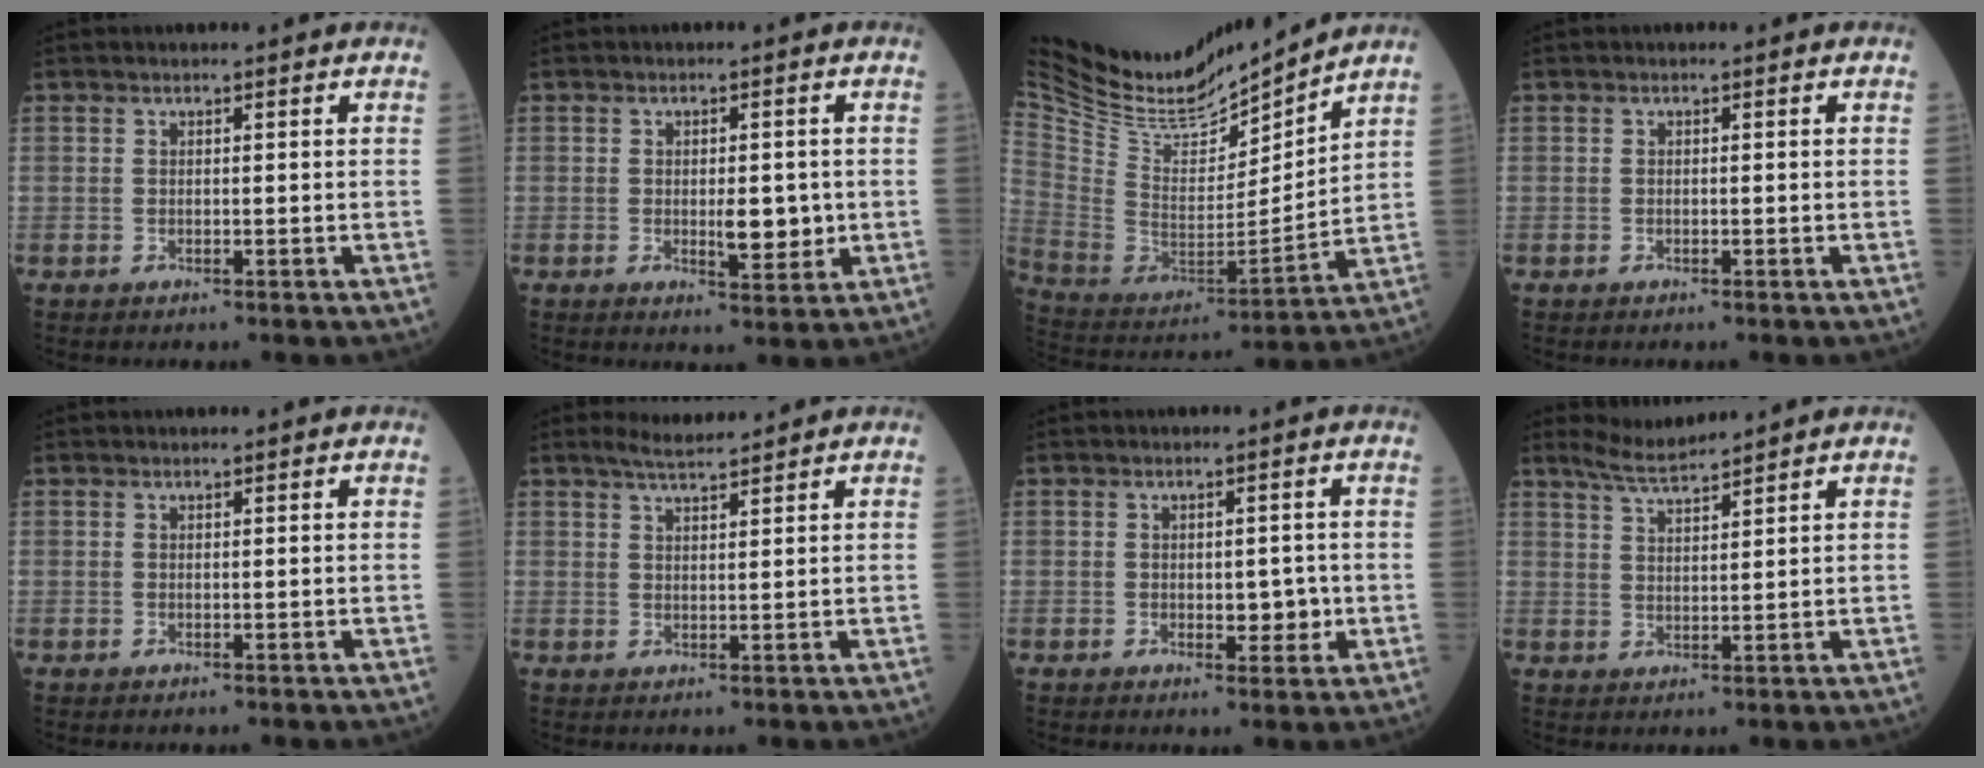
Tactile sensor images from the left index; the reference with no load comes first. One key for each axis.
{"total": 4.2, "fx": -0.4, "fy": 1.6, "fz": 3.9, "tx": -0.055, "ty": -0.008, "tz": -0.003}
{"total": 20.9, "fx": 19.4, "fy": 3.9, "fz": 6.7, "tx": -0.148, "ty": -0.023, "tz": 0.350}
{"total": 0.0}
{"total": 0.0}
{"total": 3.0, "fx": 2.9, "fy": -0.1, "fz": 0.8, "tx": -0.019, "ty": 0.005, "tz": 0.052}
{"total": 3.2, "fx": -0.5, "fy": 1.7, "fz": 2.6, "tx": -0.028, "ty": -0.003, "tz": -0.004}
{"total": 3.7, "fx": 3.6, "fy": -0.8, "fz": 0.4, "tx": -0.015, "ty": -0.003, "tz": 0.072}